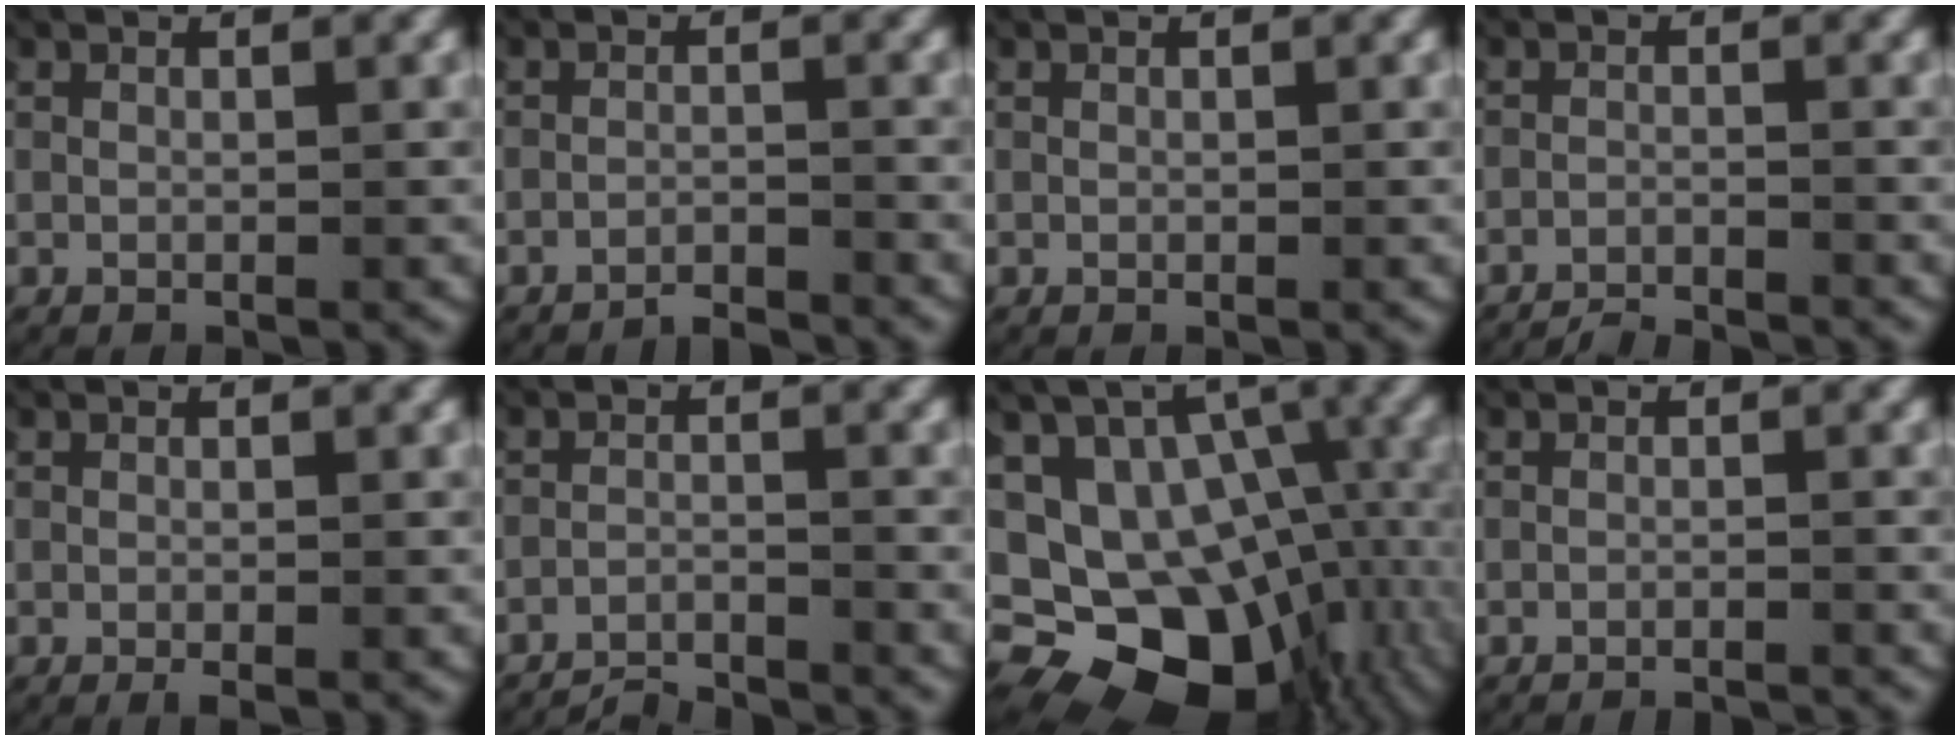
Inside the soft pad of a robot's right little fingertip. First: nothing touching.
{"total": 2.3, "force": [-2.3, 0.0, -0.2], "torque": [0.003, -0.007, -0.039]}
{"total": 0.0}
{"total": 3.6, "force": [-3.5, 0.4, 0.1], "torque": [-0.005, -0.015, -0.055]}
{"total": 1.0, "force": [-0.7, 0.3, 0.6], "torque": [-0.014, -0.005, -0.009]}
{"total": 4.4, "force": [-4.4, 0.5, 0.2], "torque": [-0.003, -0.017, -0.071]}
{"total": 22.0, "force": [-8.3, 17.2, 11.0], "torque": [-0.226, -0.109, -0.103]}
{"total": 3.3, "force": [-3.2, 0.3, 0.0], "torque": [0.000, -0.011, -0.047]}